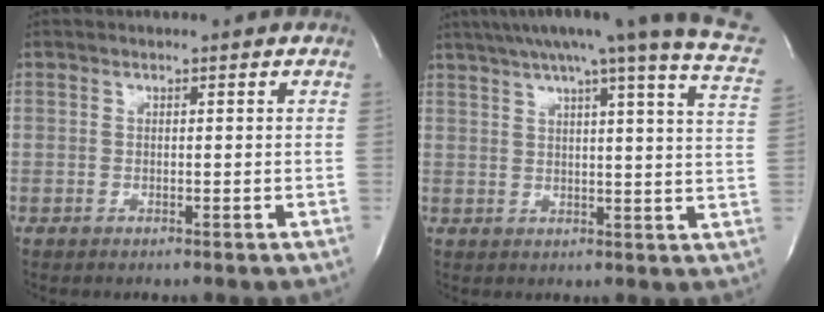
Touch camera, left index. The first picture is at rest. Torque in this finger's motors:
{"motor_torque": [0.24, -0.25, 0.50, 0.10]}